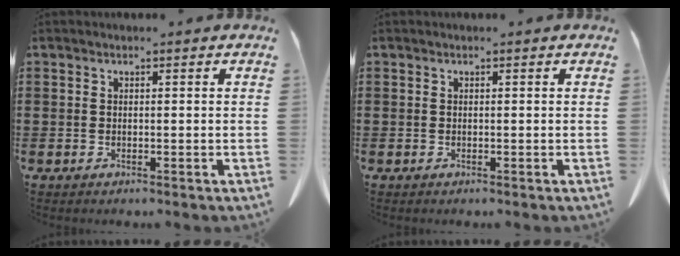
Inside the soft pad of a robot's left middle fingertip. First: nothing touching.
{"total": 0.0}